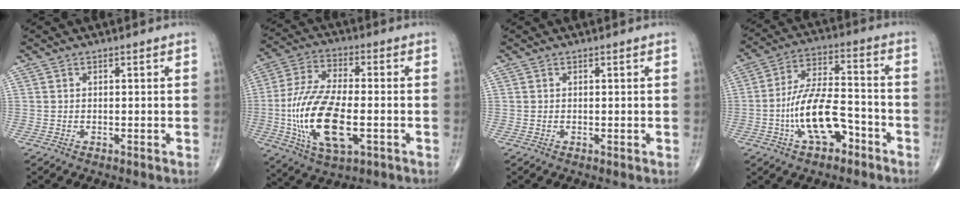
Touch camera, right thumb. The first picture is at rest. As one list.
[{"total": 18.1, "force": [-3.6, 8.1, 15.9], "torque": [-0.326, 0.010, -0.061]}, {"total": 0.0}, {"total": 13.5, "force": [-5.3, 6.3, 10.7], "torque": [-0.188, 0.046, -0.092]}]